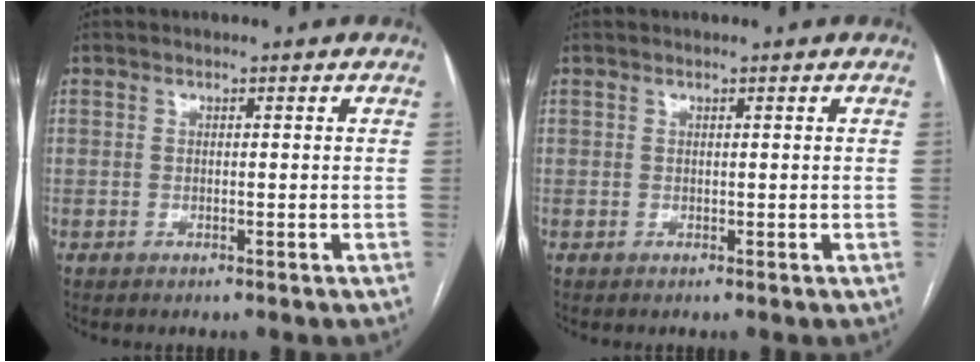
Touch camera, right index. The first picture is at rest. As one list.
[{"total": 0.0}]